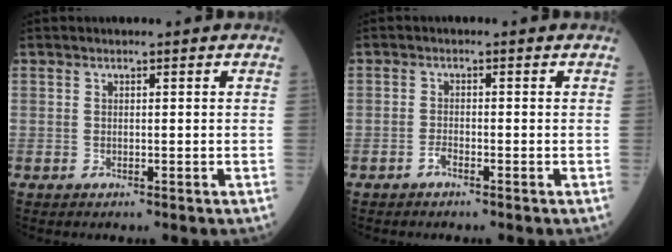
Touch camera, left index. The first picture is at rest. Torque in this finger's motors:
{"motor_torque": [0.11, 0.02, -0.01, 0.00]}